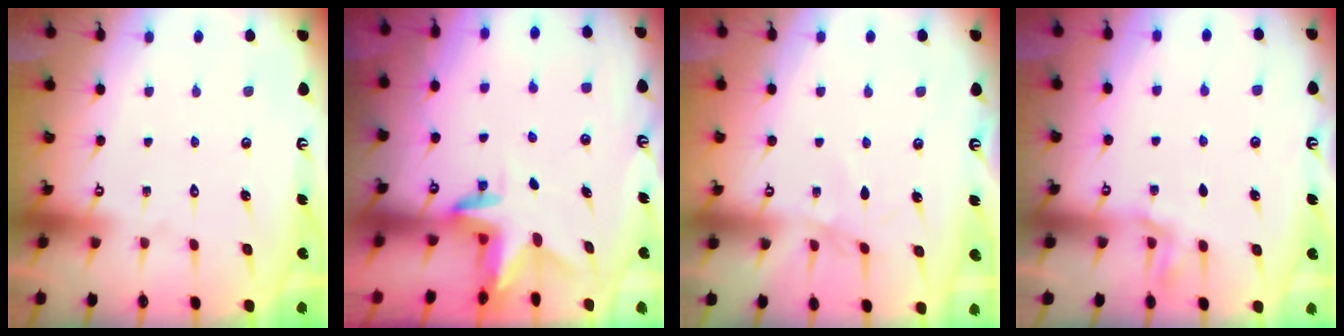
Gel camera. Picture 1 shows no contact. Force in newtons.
{"total": 3.0, "press": 3.0, "slide": 0.2}
{"total": 1.8, "press": 1.7, "slide": 0.4}
{"total": 1.4, "press": 1.4, "slide": 0.2}